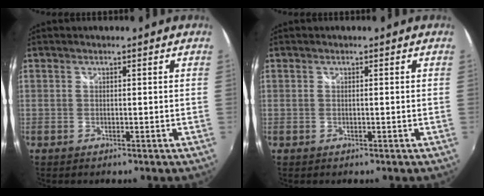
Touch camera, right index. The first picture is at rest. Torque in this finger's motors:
{"motor_torque": [-0.20, 0.51, -0.01, 0.01]}